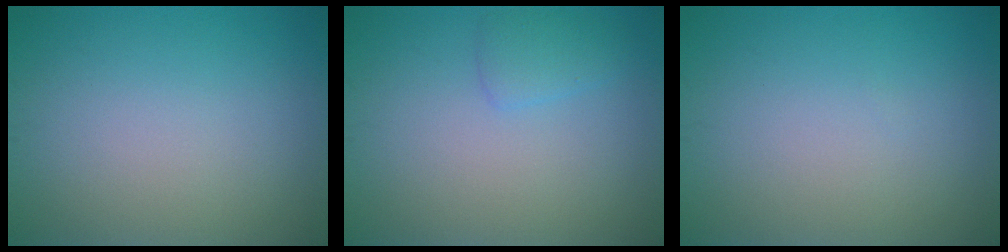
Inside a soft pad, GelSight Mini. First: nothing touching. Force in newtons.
{"total": 1.5, "press": 1.5, "slide": 0.1}
{"total": 0.0}